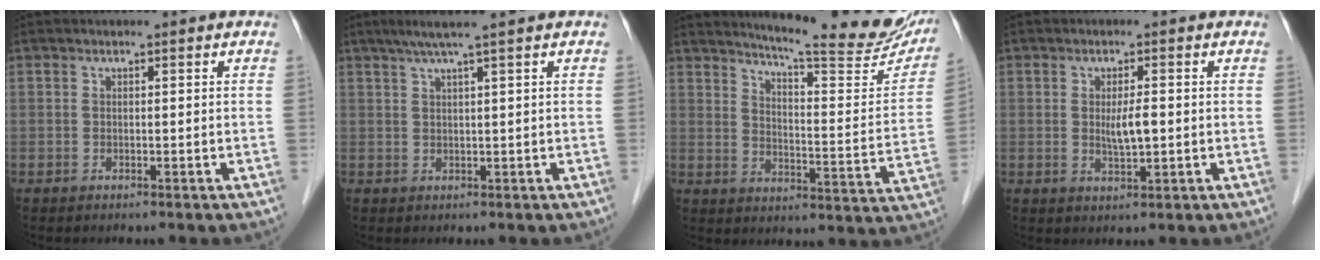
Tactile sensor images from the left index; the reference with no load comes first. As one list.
[{"total": 4.2, "force": [2.9, -1.1, 2.8], "torque": [-0.052, 0.008, 0.055]}, {"total": 21.9, "force": [19.2, 1.9, 10.2], "torque": [-0.139, -0.068, 0.237]}, {"total": 3.4, "force": [0.0, 0.6, 3.3], "torque": [-0.062, -0.004, 0.004]}]